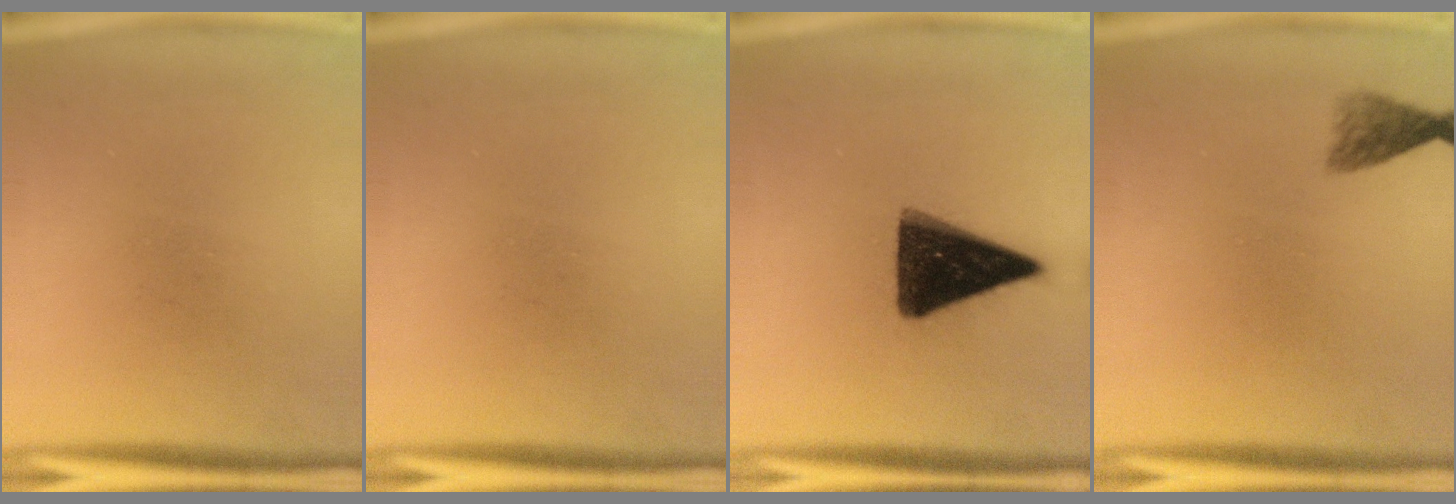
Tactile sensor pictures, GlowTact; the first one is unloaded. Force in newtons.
{"total": 0.0}
{"total": 15.0}
{"total": 2.3}